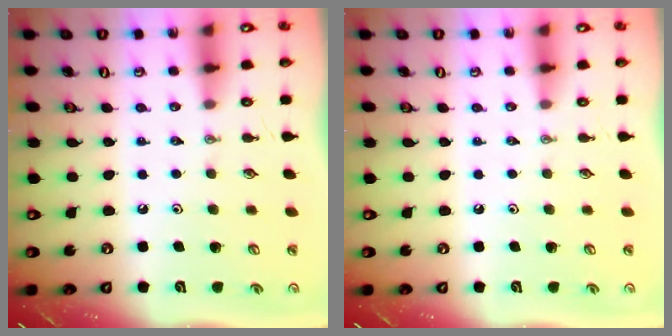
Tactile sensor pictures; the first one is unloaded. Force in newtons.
{"total": 0.0}